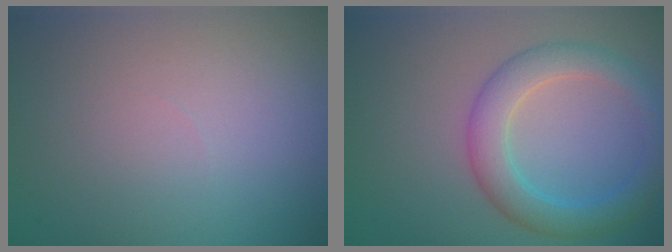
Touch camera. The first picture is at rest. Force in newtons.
{"total": 4.5, "press": 4.5, "slide": 0.1}